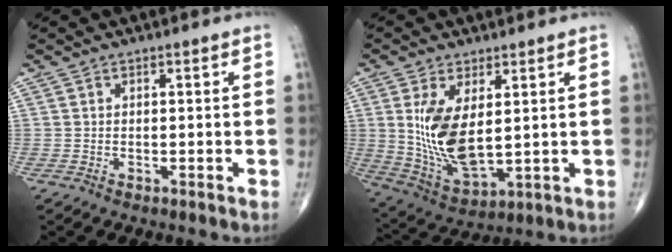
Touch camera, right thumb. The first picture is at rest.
{"total": 12.9, "force": [2.2, 6.2, 11.1], "torque": [-0.209, -0.022, 0.062]}